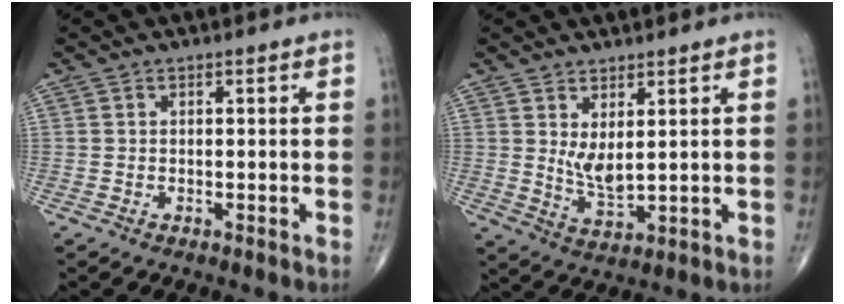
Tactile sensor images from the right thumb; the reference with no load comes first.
{"total": 5.1, "force": [1.6, 1.9, 4.4], "torque": [-0.080, -0.027, 0.041]}